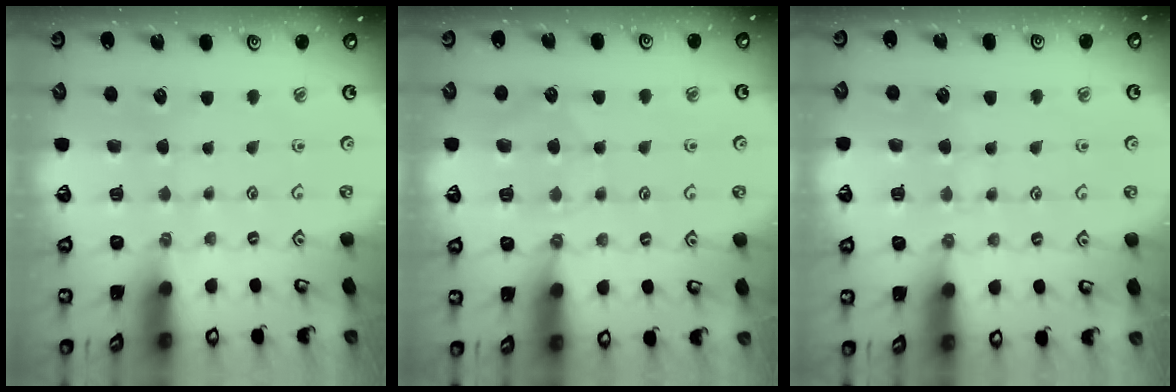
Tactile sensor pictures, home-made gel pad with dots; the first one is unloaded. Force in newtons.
{"total": 7.2, "press": 7.2, "slide": 1.0}
{"total": 5.9, "press": 5.9, "slide": 0.5}